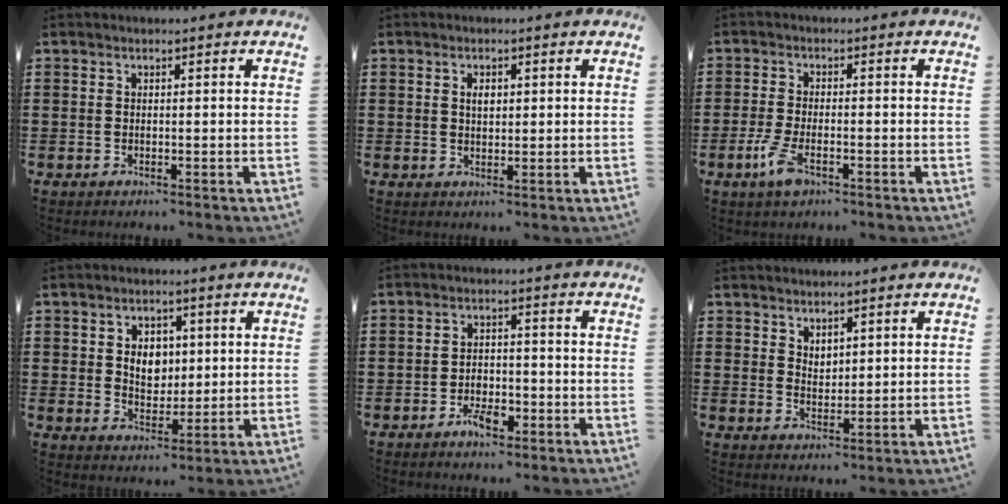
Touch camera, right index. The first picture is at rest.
{"total": 2.0, "force": [0.5, 1.1, 1.5], "torque": [-0.033, 0.007, 0.009]}
{"total": 4.4, "force": [-2.2, 1.6, 3.5], "torque": [-0.086, -0.010, -0.045]}
{"total": 4.8, "force": [0.9, 3.8, 2.8], "torque": [-0.053, 0.006, 0.010]}
{"total": 3.7, "force": [-2.2, 1.8, 2.3], "torque": [-0.040, 0.005, -0.041]}
{"total": 2.1, "force": [1.7, 1.3, 0.2], "torque": [-0.008, 0.005, 0.032]}